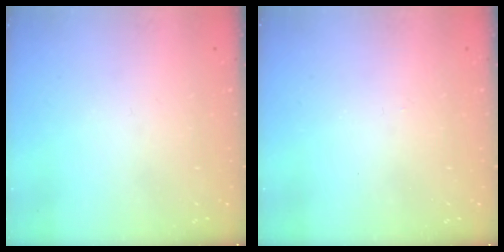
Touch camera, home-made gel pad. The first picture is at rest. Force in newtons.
{"total": 2.4, "press": 2.4, "slide": 0.4}